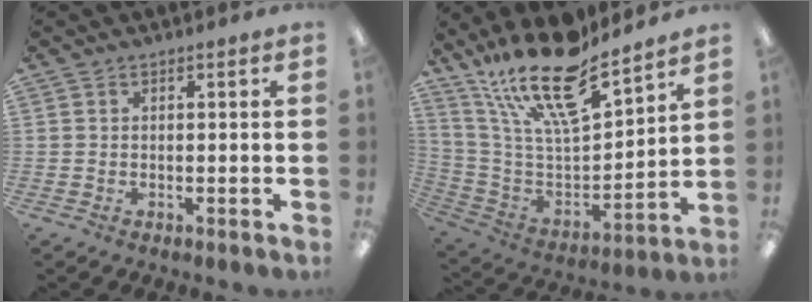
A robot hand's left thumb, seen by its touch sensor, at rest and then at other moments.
{"total": 20.1, "force": [15.8, 5.6, 11.1], "torque": [-0.212, -0.109, 0.276]}